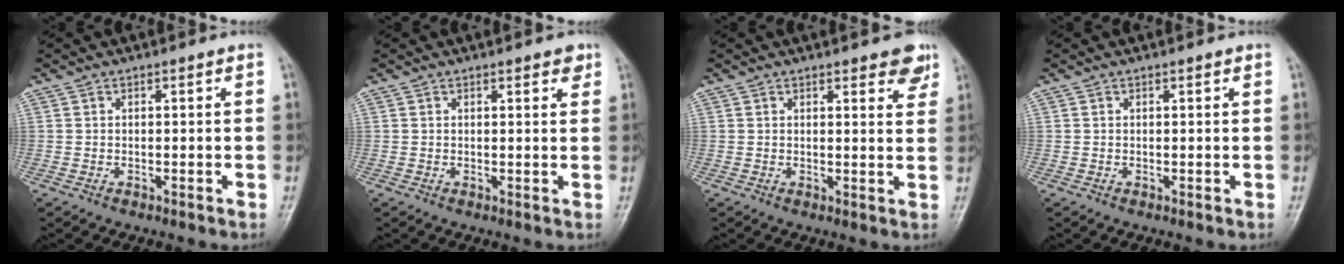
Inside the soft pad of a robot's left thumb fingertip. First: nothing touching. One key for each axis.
{"total": 2.5, "fx": 1.7, "fy": 1.0, "fz": 1.6, "tx": -0.006, "ty": -0.006, "tz": 0.018}
{"total": 5.4, "fx": 3.7, "fy": 2.0, "fz": 3.4, "tx": -0.013, "ty": -0.016, "tz": 0.040}
{"total": 0.6, "fx": 0.4, "fy": 0.3, "fz": 0.4, "tx": -0.004, "ty": -0.001, "tz": 0.004}